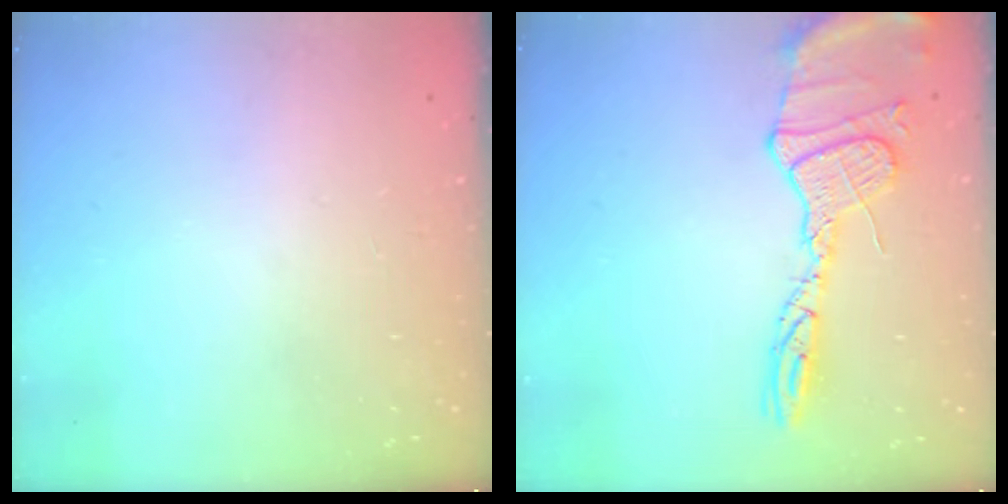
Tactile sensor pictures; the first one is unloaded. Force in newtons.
{"total": 14.8, "press": 14.8, "slide": 1.1}